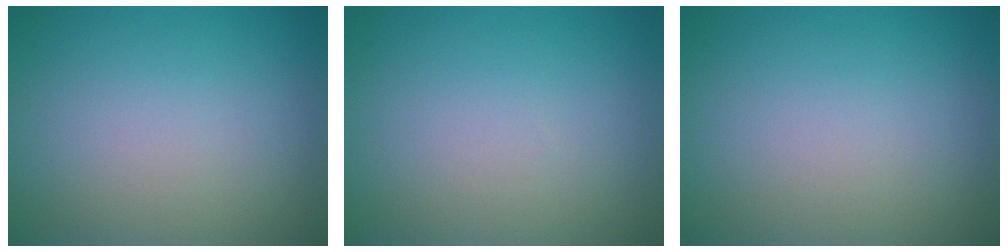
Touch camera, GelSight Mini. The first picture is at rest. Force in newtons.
{"total": 0.0}
{"total": 0.0}